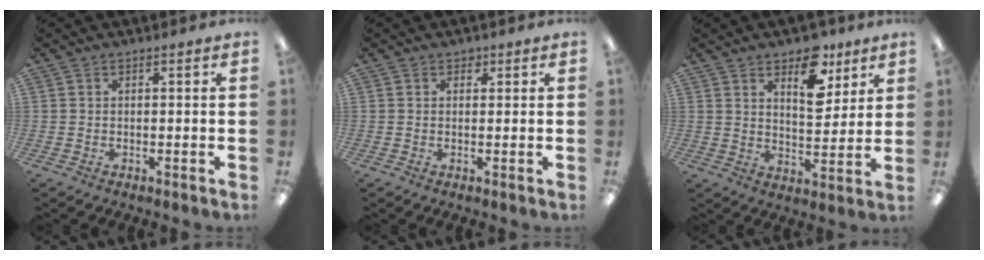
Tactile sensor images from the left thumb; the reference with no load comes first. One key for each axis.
{"total": 1.1, "fx": 0.7, "fy": 0.8, "fz": 0.3, "tx": 0.001, "ty": -0.001, "tz": 0.011}
{"total": 11.8, "fx": 7.3, "fy": 6.0, "fz": 7.1, "tx": -0.085, "ty": -0.038, "tz": 0.123}